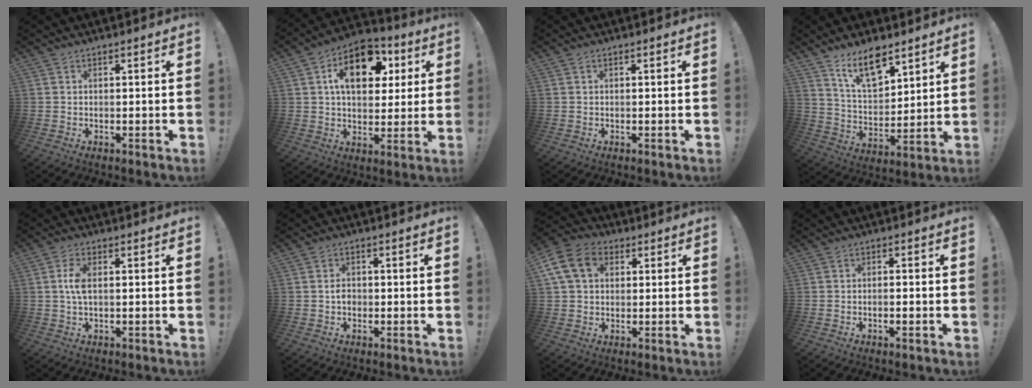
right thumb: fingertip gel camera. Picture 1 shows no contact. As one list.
[{"total": 16.1, "force": [5.4, 10.4, 11.0], "torque": [-0.156, -0.009, 0.096]}, {"total": 0.0}, {"total": 13.4, "force": [9.4, 6.1, 7.4], "torque": [-0.124, -0.053, 0.170]}, {"total": 4.6, "force": [0.4, 2.3, 3.9], "torque": [-0.081, 0.007, 0.006]}, {"total": 2.6, "force": [-0.9, 2.0, 1.4], "torque": [-0.023, 0.006, -0.015]}, {"total": 13.2, "force": [3.9, 9.9, 7.9], "torque": [-0.141, 0.000, 0.079]}, {"total": 1.6, "force": [-0.7, 0.1, 1.4], "torque": [-0.026, 0.000, -0.014]}]